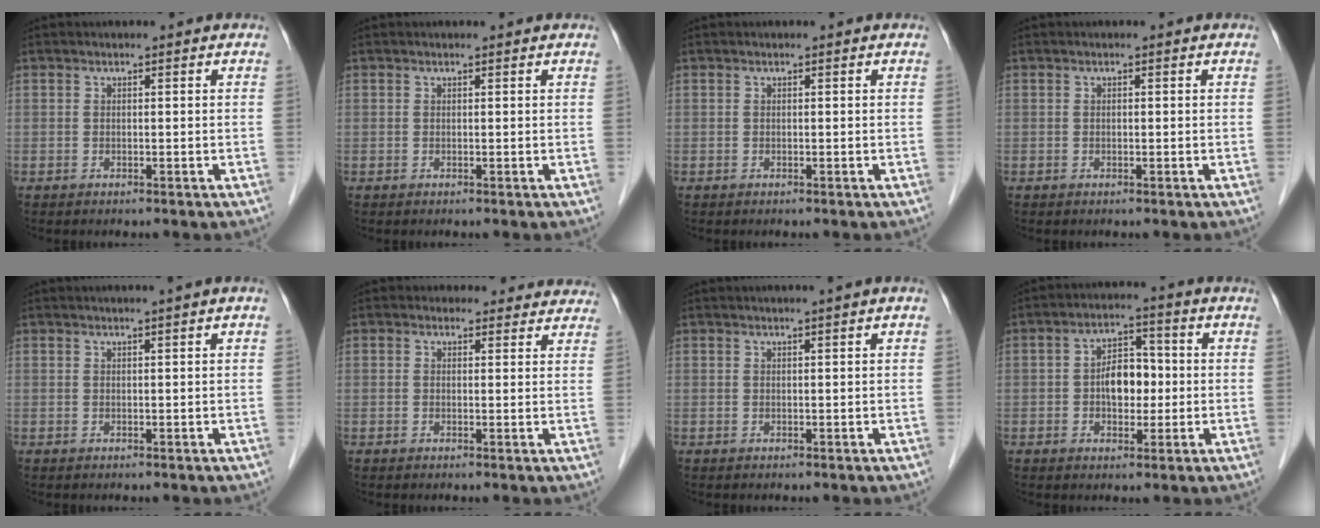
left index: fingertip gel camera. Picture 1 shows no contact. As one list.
[{"total": 0.0}, {"total": 0.0}, {"total": 0.0}, {"total": 1.1, "force": [0.5, -0.3, 0.9], "torque": [-0.018, -0.002, 0.011]}, {"total": 5.6, "force": [5.0, 2.5, 0.0], "torque": [0.022, 0.005, 0.038]}, {"total": 1.0, "force": [0.4, -0.3, 0.8], "torque": [-0.017, -0.003, 0.011]}, {"total": 6.0, "force": [-0.5, 3.7, 4.8], "torque": [-0.084, 0.018, -0.009]}]